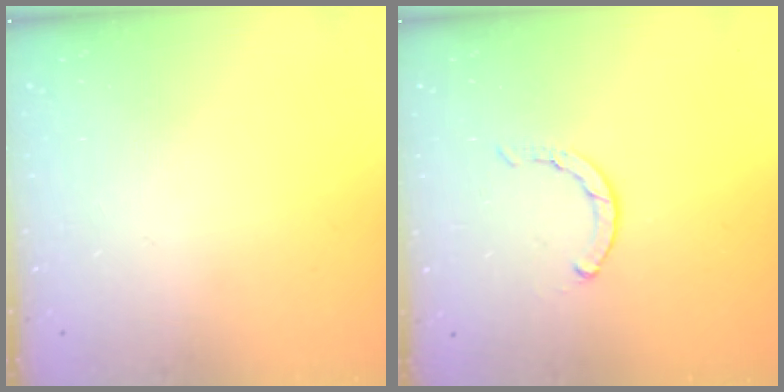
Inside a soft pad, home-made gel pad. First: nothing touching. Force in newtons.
{"total": 0.5, "press": 0.5, "slide": 0.2}